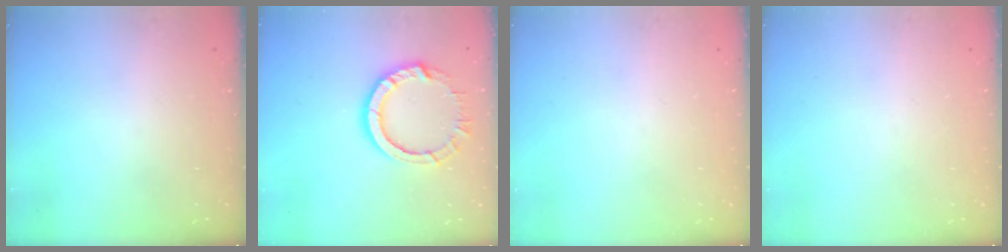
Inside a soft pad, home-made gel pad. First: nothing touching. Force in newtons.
{"total": 9.8, "press": 9.8, "slide": 0.4}
{"total": 0.0}
{"total": 0.0}